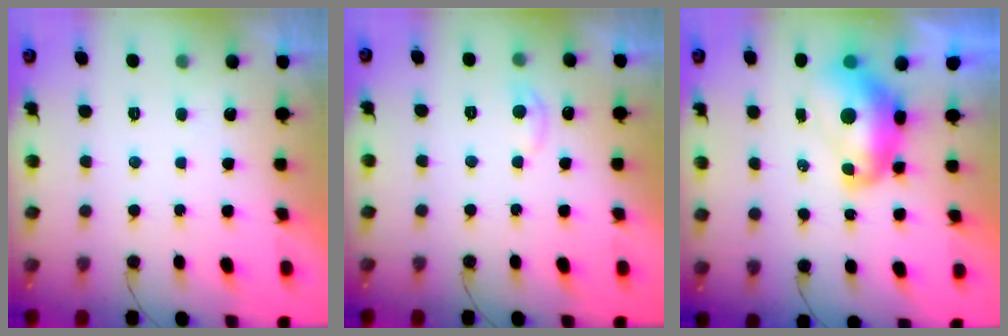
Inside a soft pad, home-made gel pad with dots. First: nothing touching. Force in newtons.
{"total": 5.9, "press": 5.9, "slide": 0.8}
{"total": 11.4, "press": 11.3, "slide": 1.2}